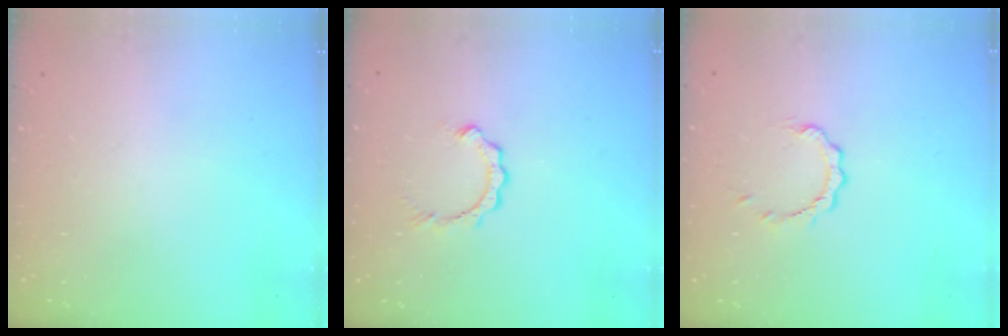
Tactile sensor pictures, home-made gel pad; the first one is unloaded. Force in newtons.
{"total": 2.5, "press": 2.5, "slide": 0.3}
{"total": 2.6, "press": 2.5, "slide": 0.3}